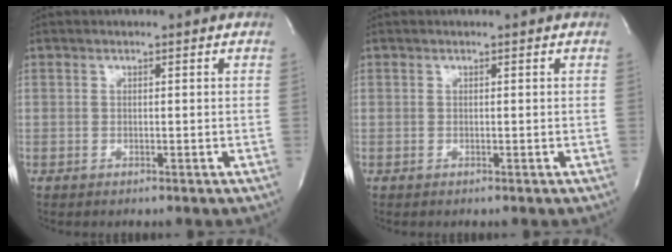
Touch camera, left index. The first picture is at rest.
{"total": 0.0}